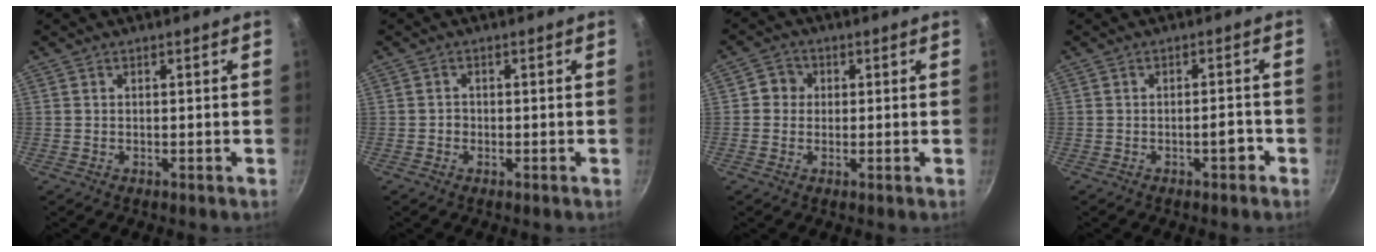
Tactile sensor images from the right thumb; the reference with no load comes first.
{"total": 1.1, "force": [-0.4, 0.9, 0.3], "torque": [-0.003, 0.002, -0.009]}
{"total": 3.5, "force": [0.3, 3.3, 1.0], "torque": [0.008, 0.003, -0.005]}
{"total": 2.7, "force": [-1.5, 1.1, 2.0], "torque": [-0.016, 0.018, -0.020]}